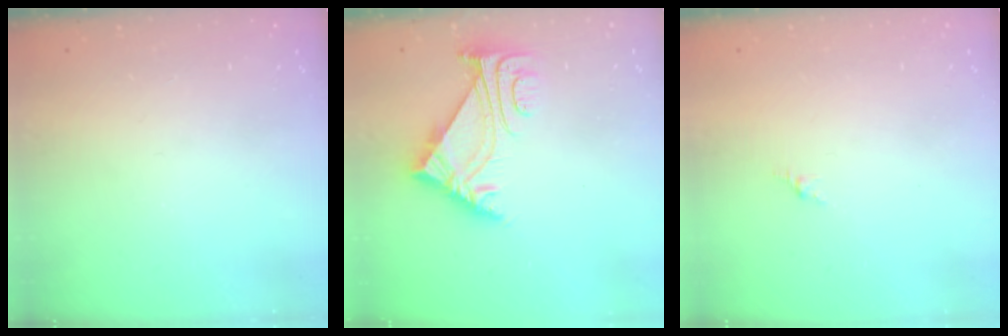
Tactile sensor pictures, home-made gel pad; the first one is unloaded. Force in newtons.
{"total": 5.8, "press": 5.7, "slide": 1.1}
{"total": 0.0}